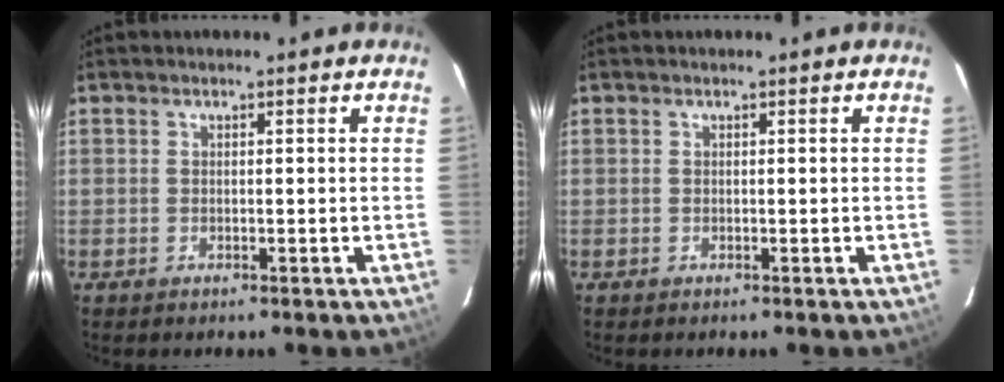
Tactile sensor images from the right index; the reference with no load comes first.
{"total": 0.0}